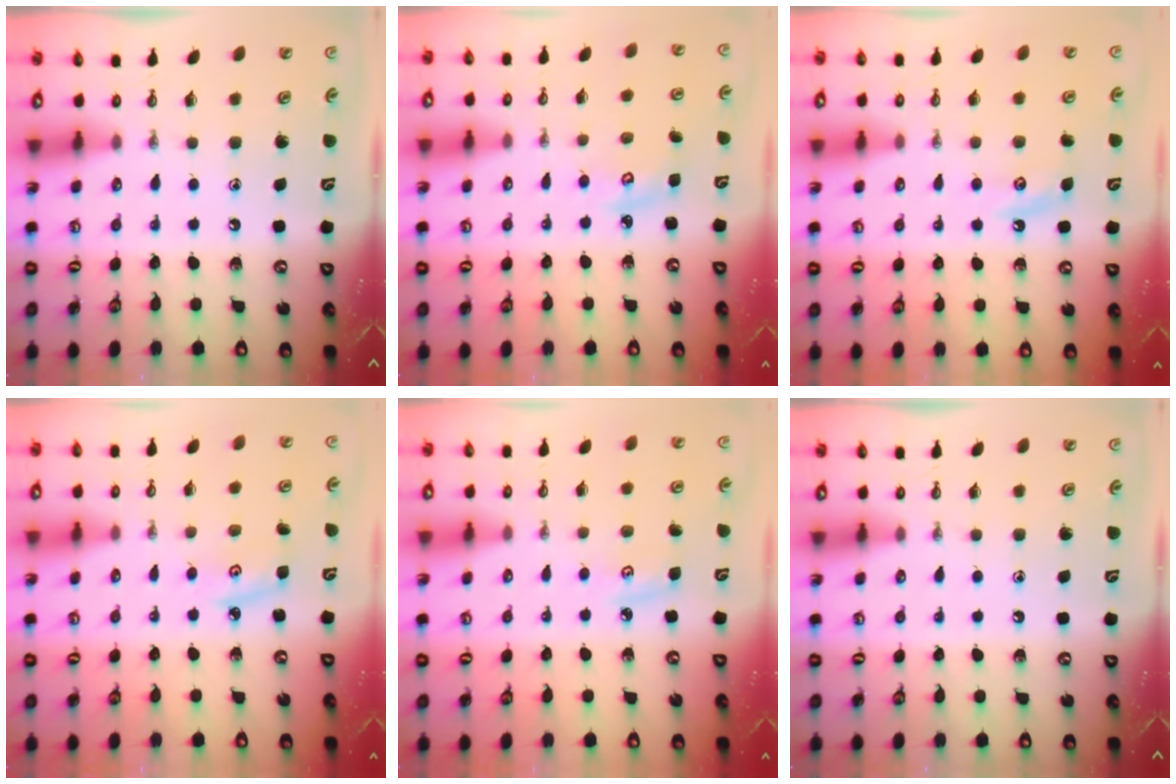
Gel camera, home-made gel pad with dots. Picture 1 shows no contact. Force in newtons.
{"total": 3.9, "press": 3.9, "slide": 0.2}
{"total": 5.7, "press": 5.7, "slide": 0.4}
{"total": 4.7, "press": 4.6, "slide": 0.6}
{"total": 3.9, "press": 3.9, "slide": 0.4}
{"total": 0.0}